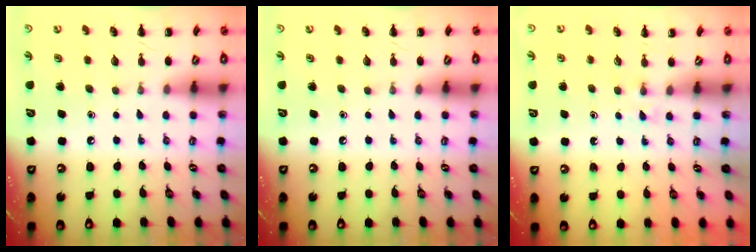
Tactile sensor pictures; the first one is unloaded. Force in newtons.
{"total": 0.0}
{"total": 2.4, "press": 2.0, "slide": 1.2}